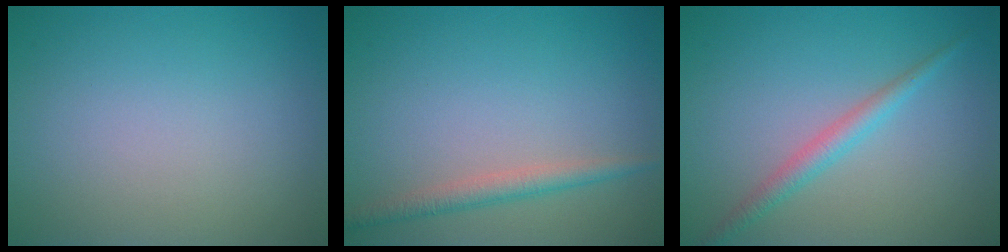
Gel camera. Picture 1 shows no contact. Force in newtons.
{"total": 2.1, "press": 2.1, "slide": 0.0}
{"total": 2.1, "press": 2.1, "slide": 0.1}